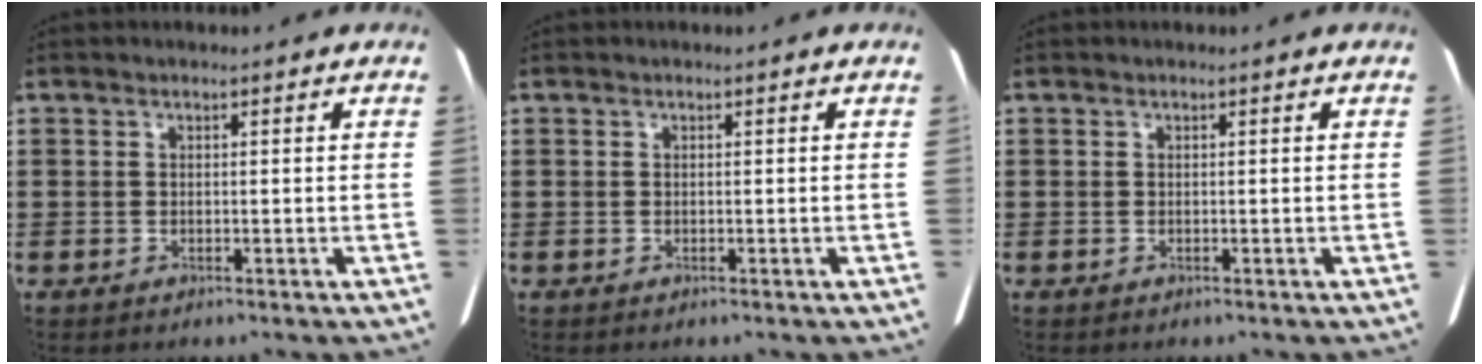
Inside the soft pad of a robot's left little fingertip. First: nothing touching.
{"total": 0.0}
{"total": 0.0}